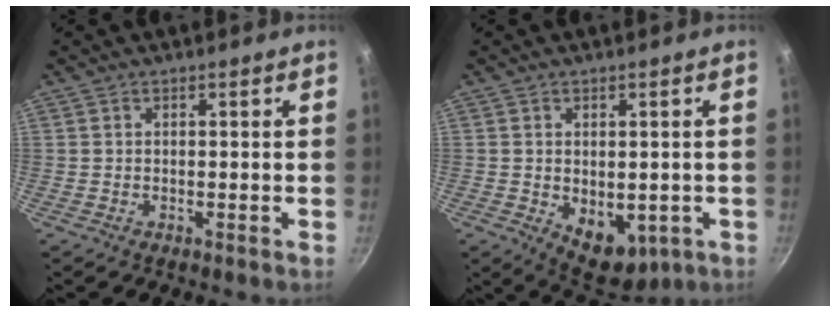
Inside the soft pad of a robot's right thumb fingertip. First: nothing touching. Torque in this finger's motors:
{"motor_torque": [-0.20, 0.31, -0.07, -0.14, 0.22]}